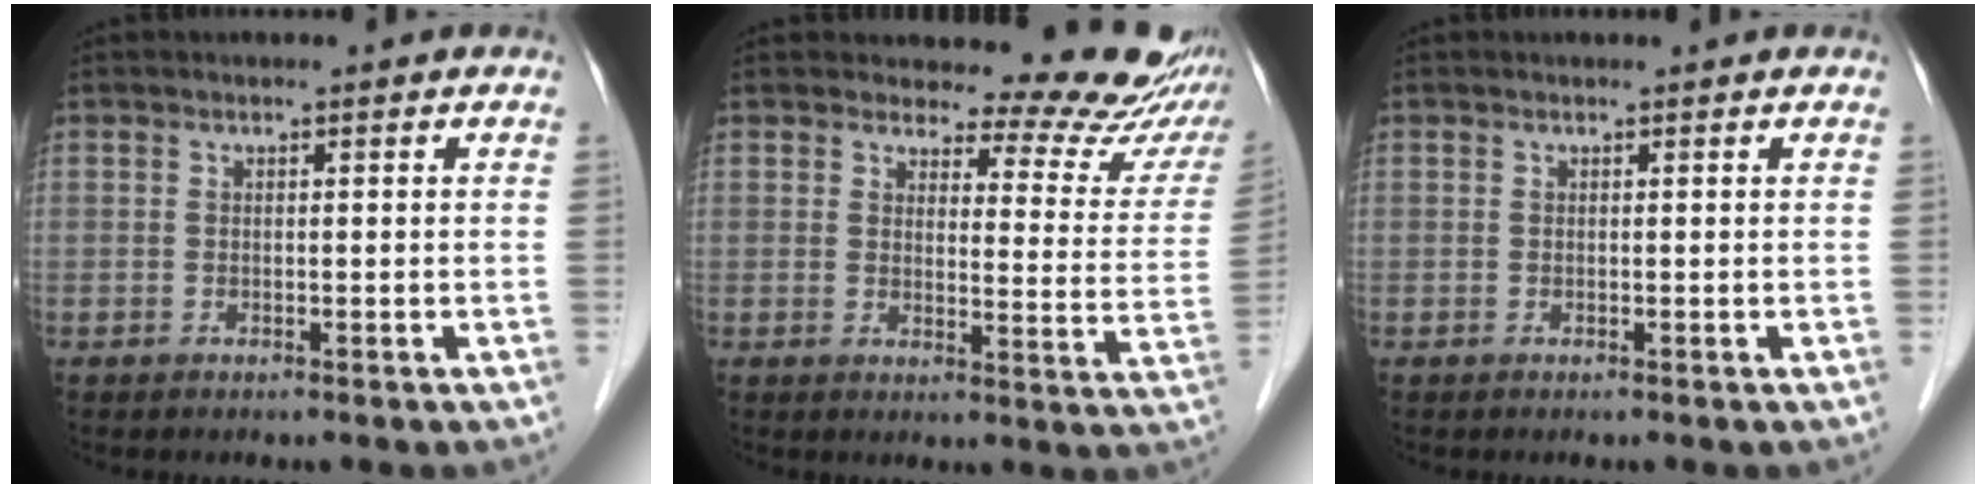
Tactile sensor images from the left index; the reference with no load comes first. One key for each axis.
{"total": 14.0, "fx": 13.3, "fy": 2.8, "fz": 3.4, "tx": -0.019, "ty": -0.075, "tz": 0.130}
{"total": 0.7, "fx": 0.7, "fy": 0.1, "fz": 0.1, "tx": -0.007, "ty": 0.010, "tz": 0.009}